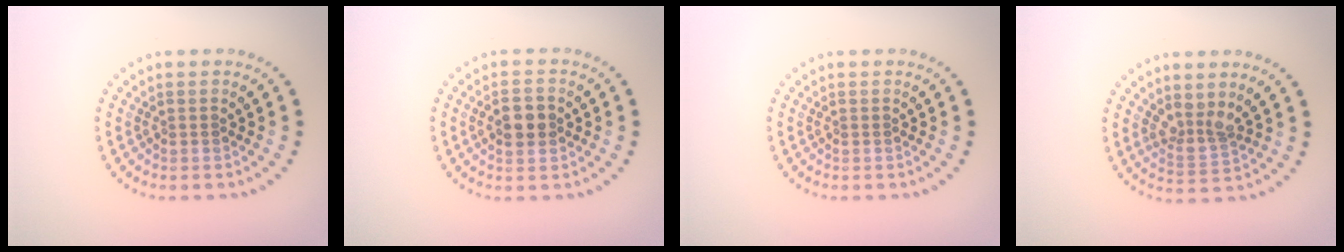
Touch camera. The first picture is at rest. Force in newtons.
{"total": 3.0, "press": 3.0, "slide": 0.1}
{"total": 0.0}
{"total": 2.4, "press": 2.0, "slide": 1.4}